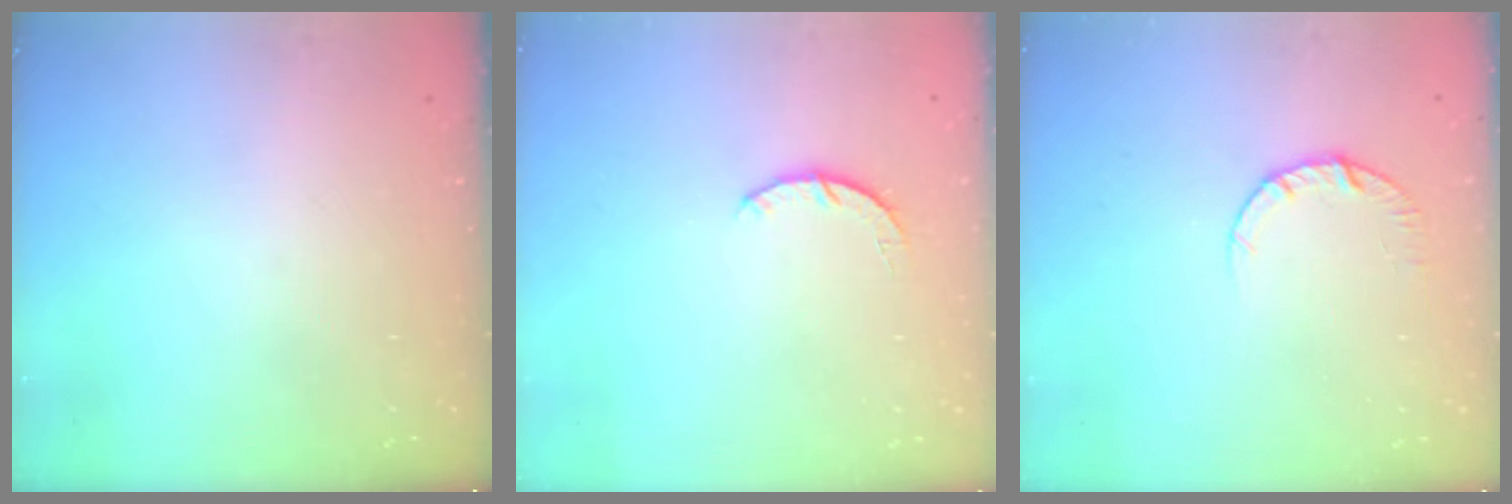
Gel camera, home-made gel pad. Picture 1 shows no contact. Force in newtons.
{"total": 3.4, "press": 3.4, "slide": 0.5}
{"total": 4.5, "press": 4.5, "slide": 0.4}